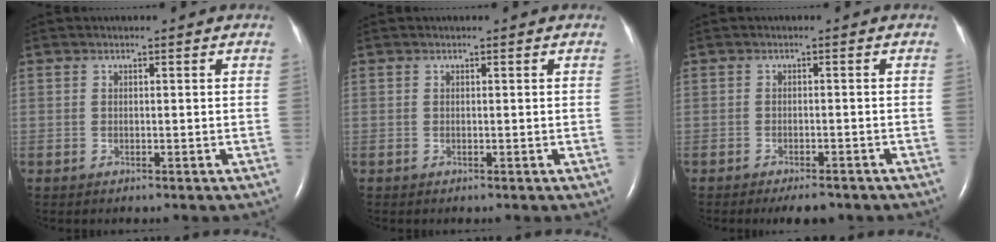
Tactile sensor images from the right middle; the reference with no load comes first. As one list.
[{"total": 0.0}, {"total": 3.6, "force": [-2.9, 1.1, 1.8], "torque": [-0.024, -0.004, -0.039]}]